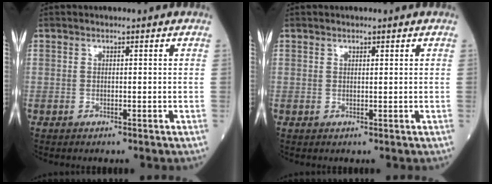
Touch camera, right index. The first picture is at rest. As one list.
[{"total": 0.8, "force": [0.4, 0.5, 0.4], "torque": [-0.015, 0.004, 0.009]}]